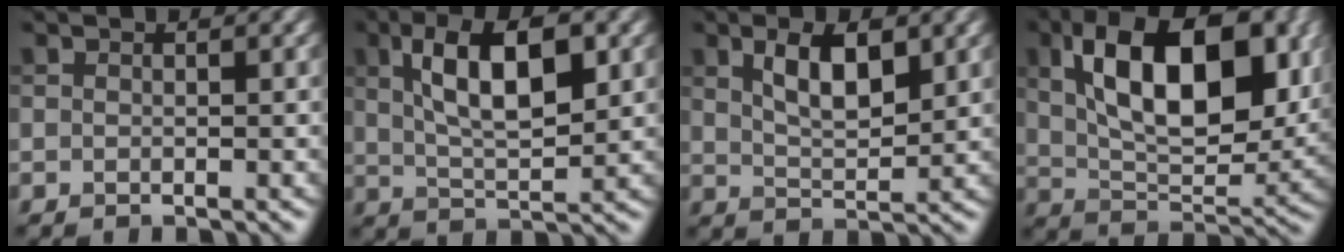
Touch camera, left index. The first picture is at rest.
{"total": 8.1, "force": [2.5, 3.0, 7.1], "torque": [-0.119, 0.009, 0.042]}
{"total": 4.7, "force": [1.9, 1.8, 3.8], "torque": [-0.074, 0.002, 0.037]}
{"total": 12.8, "force": [3.7, 6.7, 10.3], "torque": [-0.152, 0.003, 0.063]}